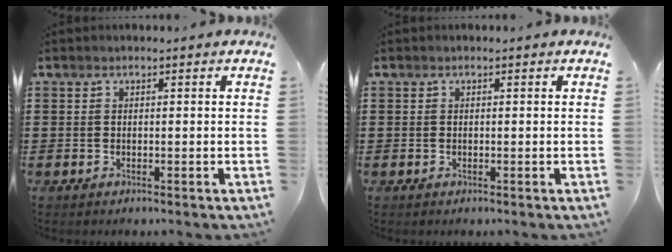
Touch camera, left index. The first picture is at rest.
{"total": 0.0}